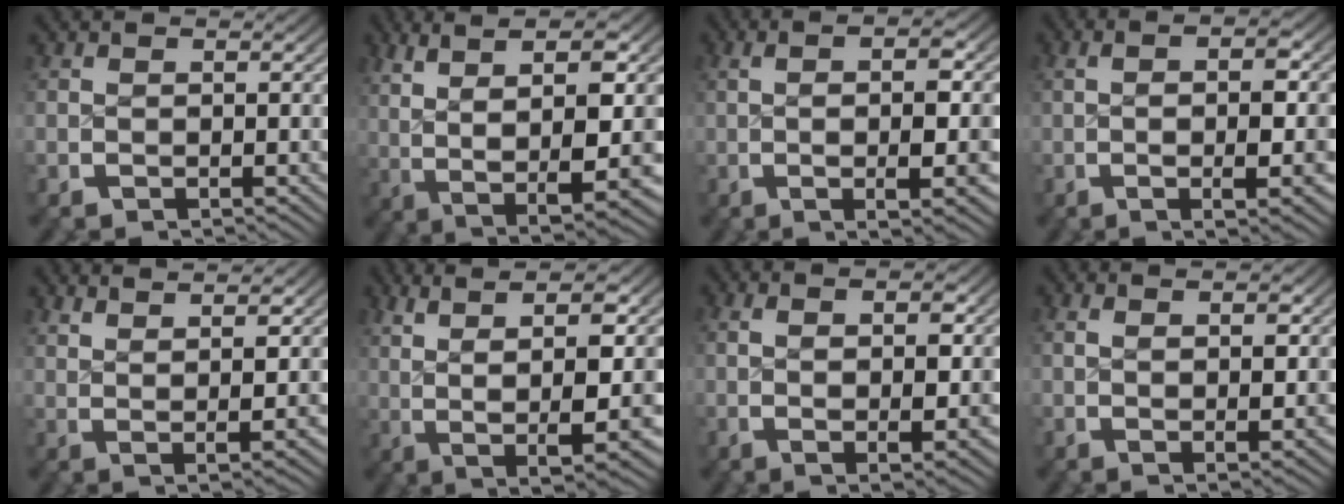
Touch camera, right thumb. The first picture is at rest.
{"total": 14.7, "force": [1.4, 7.4, 12.7], "torque": [-0.213, -0.019, 0.038]}
{"total": 7.6, "force": [-0.3, 2.0, 7.3], "torque": [-0.101, 0.001, -0.003]}
{"total": 6.6, "force": [-0.5, 1.7, 6.4], "torque": [-0.088, 0.002, -0.008]}
{"total": 4.3, "force": [2.8, 0.5, 3.2], "torque": [-0.044, 0.002, 0.055]}
{"total": 13.3, "force": [1.8, 6.0, 11.8], "torque": [-0.187, -0.006, 0.038]}
{"total": 4.8, "force": [0.4, 1.5, 4.5], "torque": [-0.065, -0.001, 0.009]}
{"total": 2.9, "force": [0.7, 0.7, 2.8], "torque": [-0.038, -0.001, 0.016]}